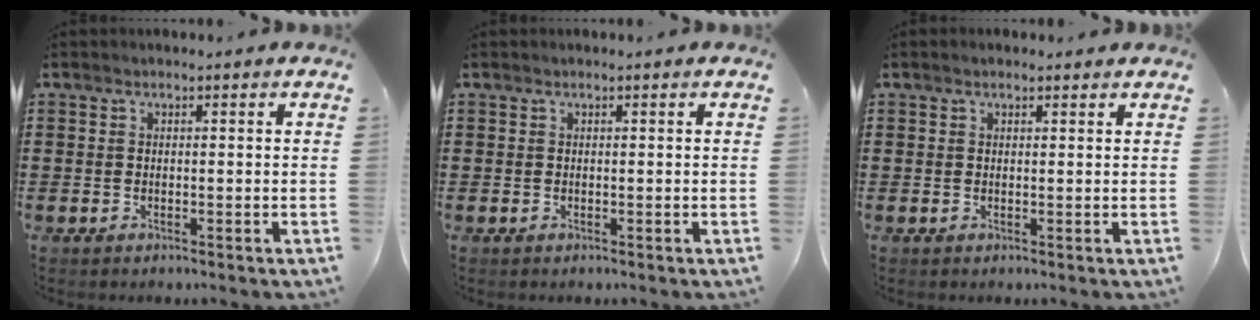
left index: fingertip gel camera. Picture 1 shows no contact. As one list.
[{"total": 0.0}, {"total": 0.8, "force": [0.6, 0.3, 0.3], "torque": [-0.007, 0.003, 0.012]}]